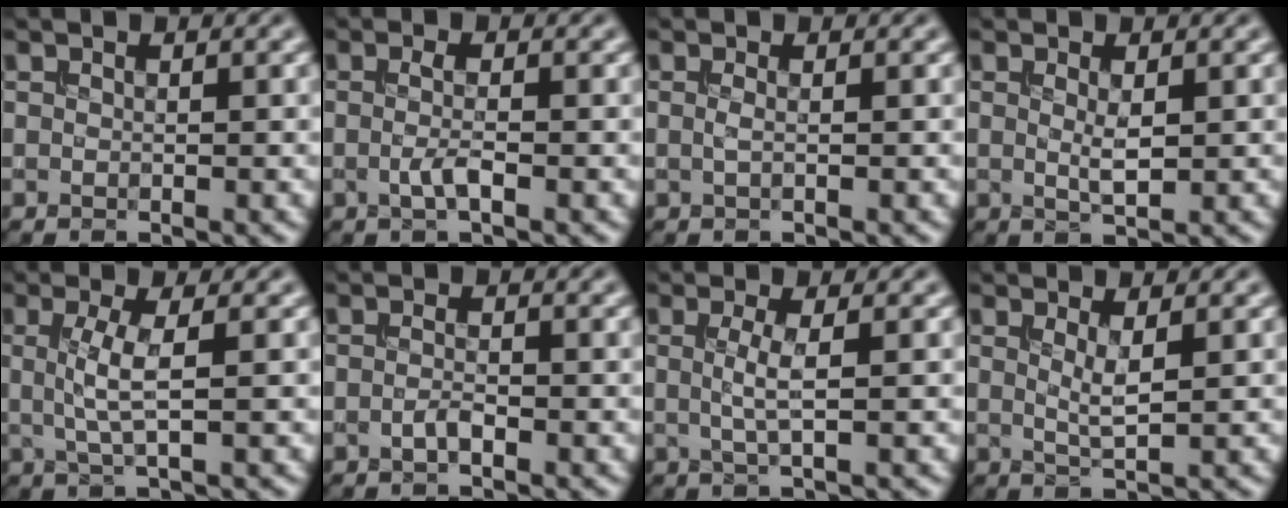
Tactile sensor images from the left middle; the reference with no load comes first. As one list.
[{"total": 1.6, "force": [-0.4, 0.2, 1.6], "torque": [-0.036, 0.000, -0.009]}, {"total": 0.6, "force": [-0.1, 0.0, 0.6], "torque": [-0.017, 0.001, -0.001]}, {"total": 1.5, "force": [0.2, 0.2, 1.5], "torque": [-0.029, -0.004, 0.008]}, {"total": 2.9, "force": [0.2, 0.5, 2.8], "torque": [-0.063, 0.000, 0.004]}, {"total": 1.1, "force": [-0.6, 0.1, 0.9], "torque": [-0.021, 0.000, -0.013]}, {"total": 2.1, "force": [0.0, 0.3, 2.1], "torque": [-0.044, 0.000, 0.000]}, {"total": 1.8, "force": [0.6, 0.2, 1.7], "torque": [-0.032, -0.006, 0.012]}]